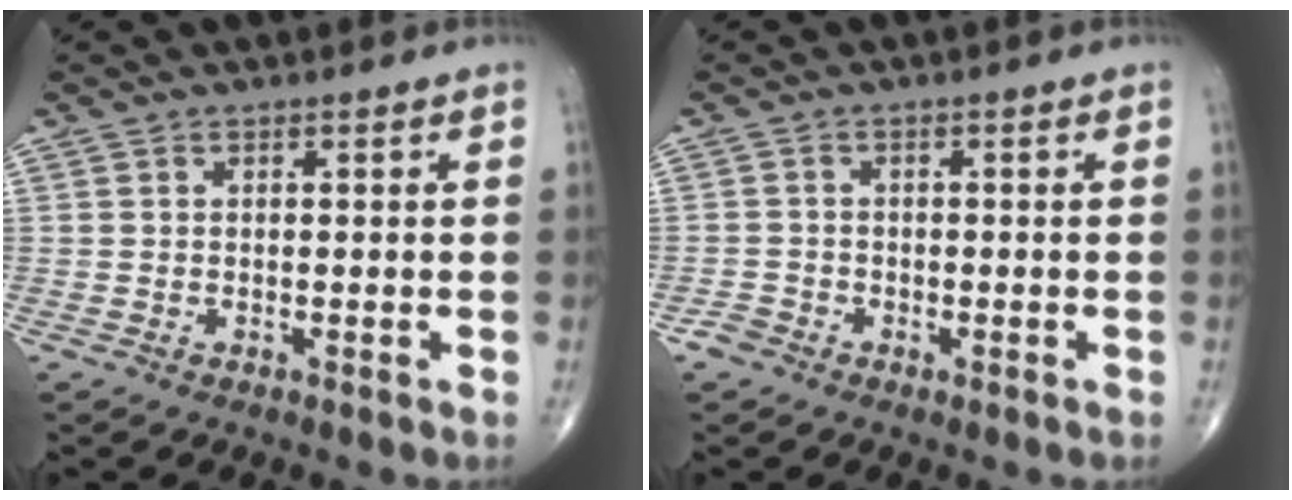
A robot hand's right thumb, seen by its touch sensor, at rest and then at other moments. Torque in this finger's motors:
{"motor_torque": [1.20, 0.98, 0.08, -0.49, 0.01]}